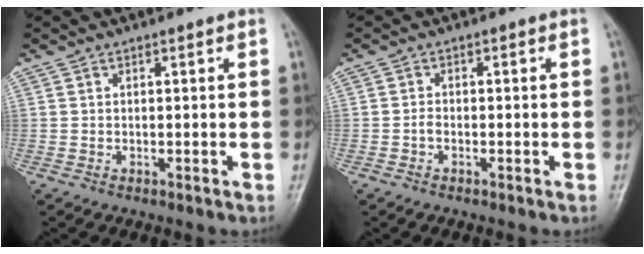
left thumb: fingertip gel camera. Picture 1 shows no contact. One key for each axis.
{"total": 0.9, "fx": -0.6, "fy": 0.5, "fz": 0.5, "tx": -0.013, "ty": 0.001, "tz": -0.016}